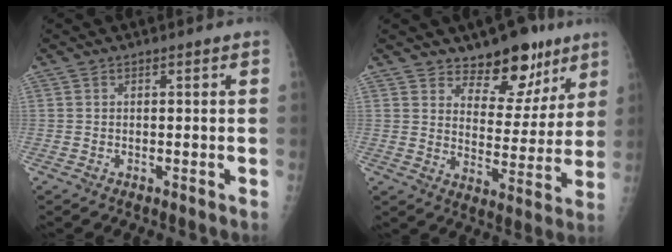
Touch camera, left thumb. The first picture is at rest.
{"total": 12.1, "force": [8.7, 6.6, 5.2], "torque": [-0.022, -0.056, 0.135]}